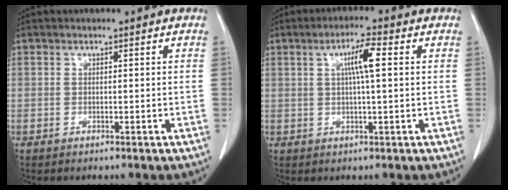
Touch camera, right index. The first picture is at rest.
{"total": 5.1, "force": [1.3, 0.2, 5.0], "torque": [-0.088, 0.006, 0.021]}